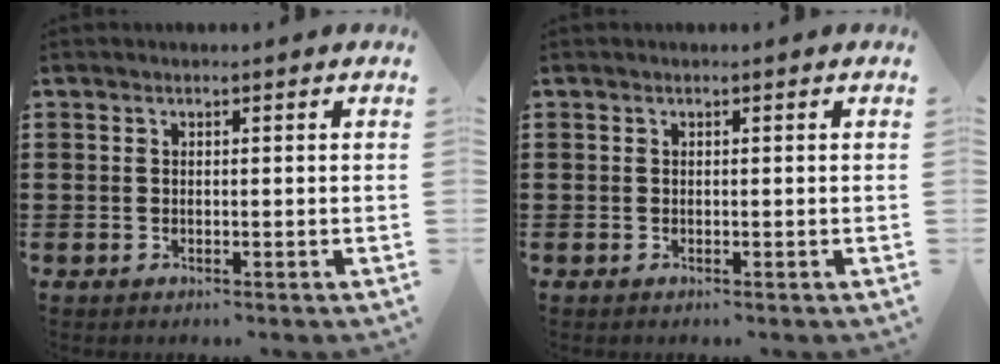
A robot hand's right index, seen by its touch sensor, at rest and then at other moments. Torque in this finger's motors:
{"motor_torque": [0.18, 0.22, 0.02, -0.01]}